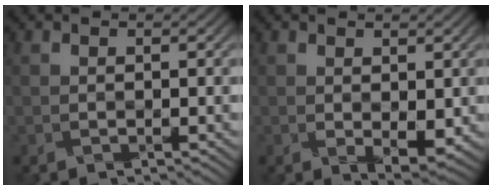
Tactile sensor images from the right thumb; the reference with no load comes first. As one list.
[{"total": 1.7, "force": [0.4, 0.7, 1.5], "torque": [-0.035, -0.013, 0.018]}]